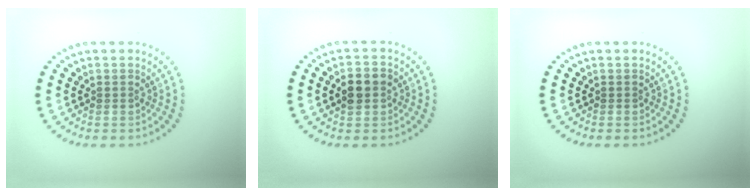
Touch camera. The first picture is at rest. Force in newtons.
{"total": 2.8, "press": 2.8, "slide": 0.3}
{"total": 0.0}